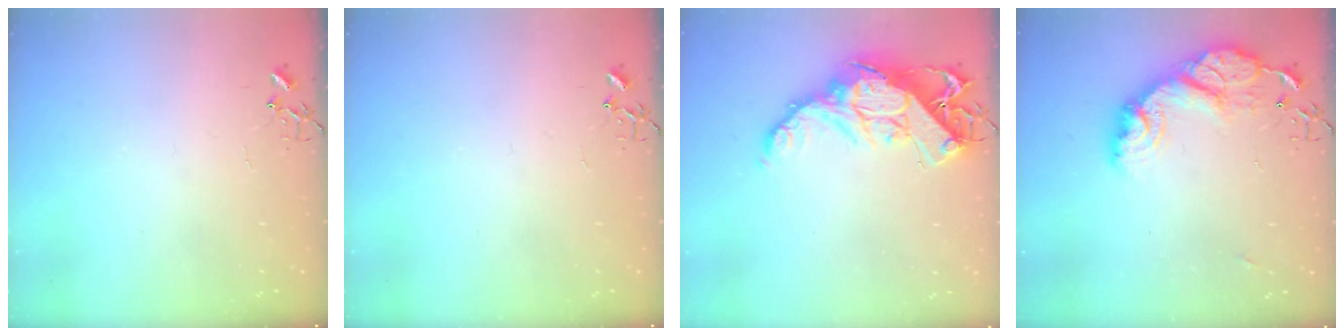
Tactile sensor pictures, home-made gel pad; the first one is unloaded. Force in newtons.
{"total": 0.0}
{"total": 17.2, "press": 17.1, "slide": 1.6}
{"total": 15.7, "press": 15.6, "slide": 1.2}